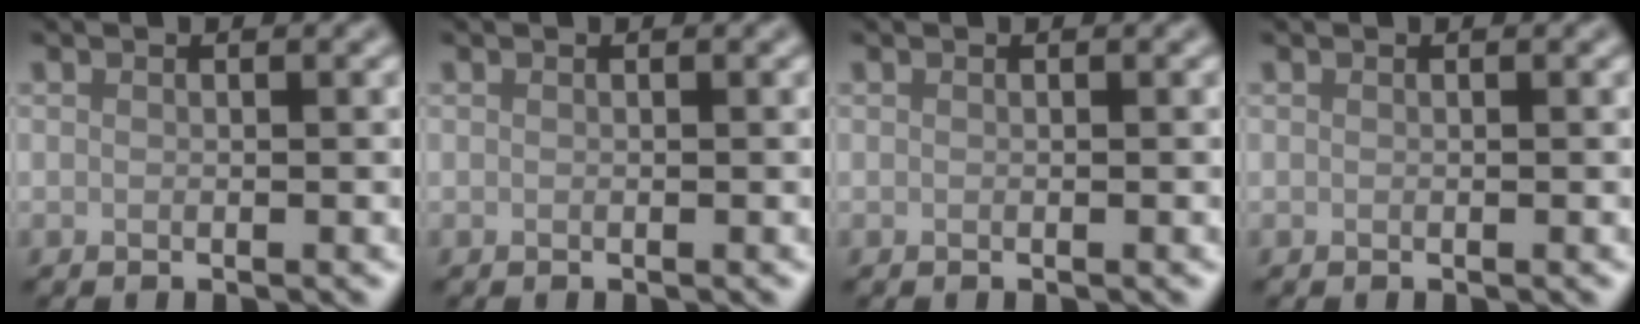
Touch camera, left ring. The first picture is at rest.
{"total": 0.0}
{"total": 0.0}
{"total": 0.0}